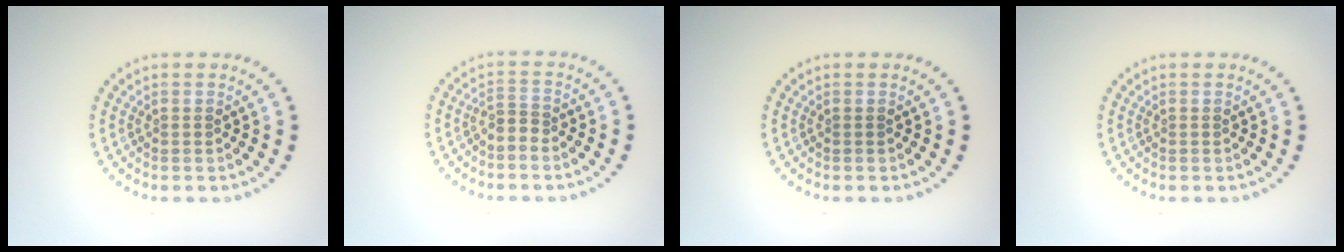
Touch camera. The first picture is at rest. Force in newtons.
{"total": 1.7, "press": 1.3, "slide": 1.2}
{"total": 0.0}
{"total": 0.0}